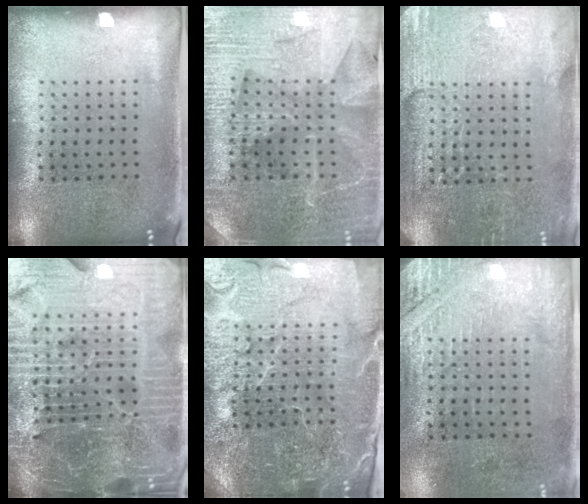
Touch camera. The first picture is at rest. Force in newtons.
{"total": 3.8, "press": 3.7, "slide": 1.2}
{"total": 2.9, "press": 2.9, "slide": 0.2}
{"total": 6.6, "press": 5.8, "slide": 3.0}
{"total": 5.1, "press": 4.8, "slide": 1.9}
{"total": 2.7, "press": 2.4, "slide": 1.3}